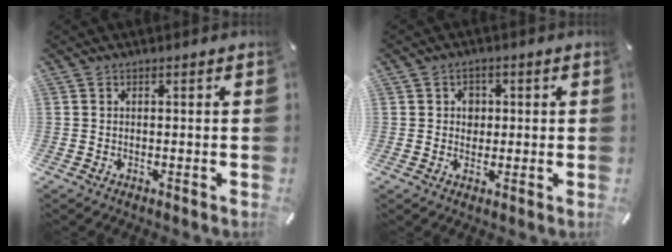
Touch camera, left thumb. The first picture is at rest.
{"total": 3.3, "force": [0.0, 3.0, 1.2], "torque": [-0.003, -0.004, -0.007]}